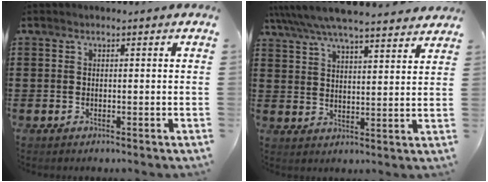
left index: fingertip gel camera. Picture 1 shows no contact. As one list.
[{"total": 6.4, "force": [5.9, 0.4, 2.3], "torque": [-0.068, -0.028, 0.104]}]